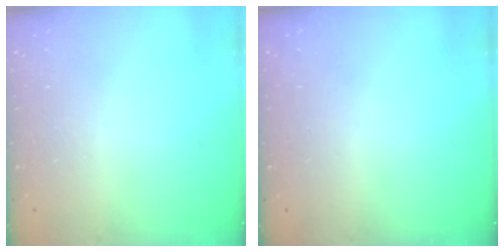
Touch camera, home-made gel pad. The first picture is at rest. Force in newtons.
{"total": 0.0}